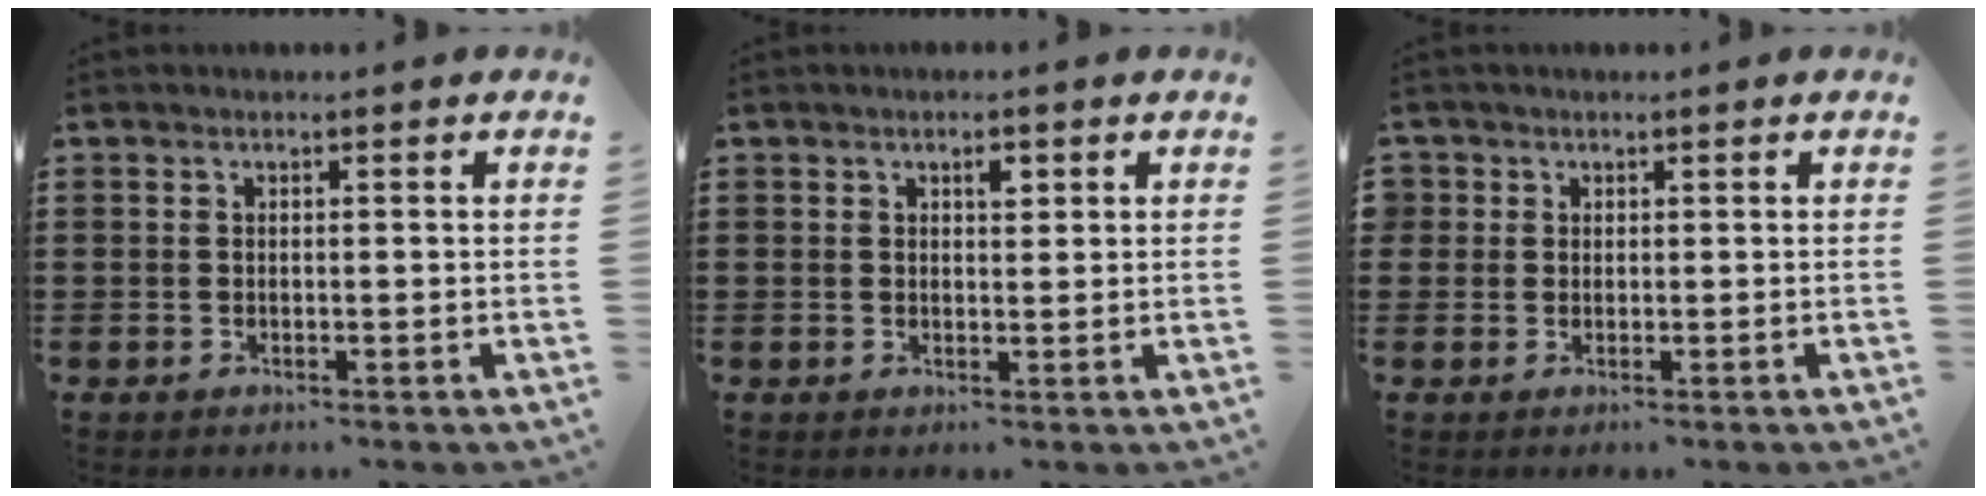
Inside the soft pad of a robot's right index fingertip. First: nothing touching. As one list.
[{"total": 1.8, "force": [0.8, 0.9, 1.3], "torque": [-0.020, 0.003, 0.011]}, {"total": 1.3, "force": [0.4, 1.2, -0.1], "torque": [-0.003, 0.006, 0.008]}]